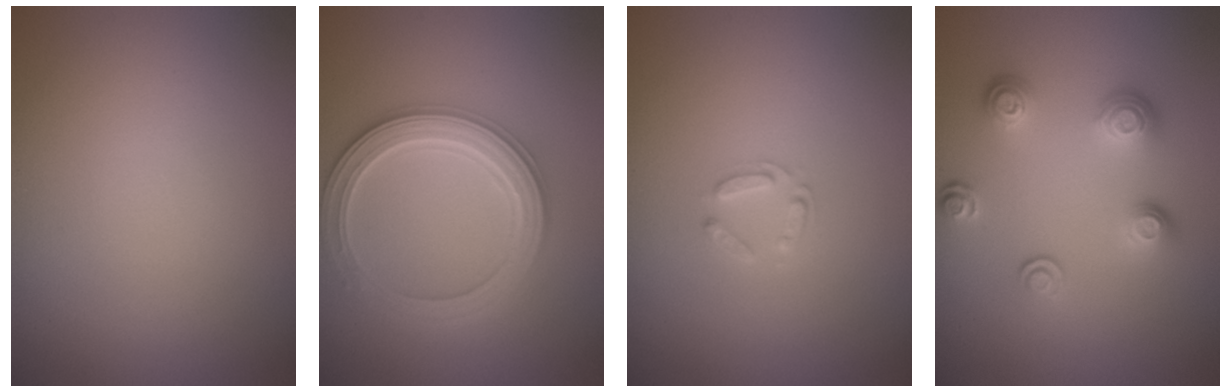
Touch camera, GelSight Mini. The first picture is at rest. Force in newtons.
{"total": 3.9, "press": 3.8, "slide": 0.9}
{"total": 1.5, "press": 1.4, "slide": 0.2}
{"total": 3.4, "press": 2.6, "slide": 2.1}